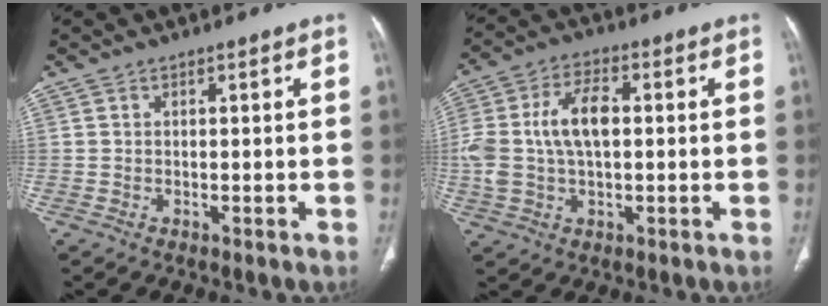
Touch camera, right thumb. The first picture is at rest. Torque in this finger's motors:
{"motor_torque": [1.26, 1.74, 1.34, 0.20, 0.14]}